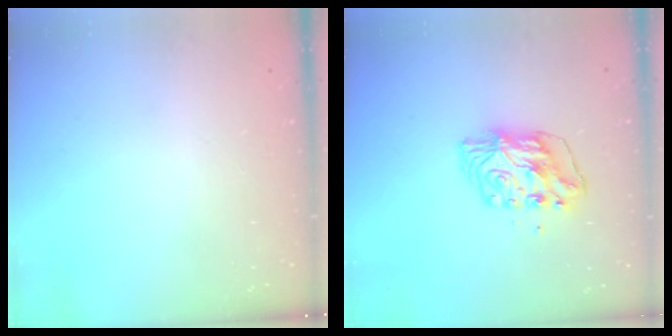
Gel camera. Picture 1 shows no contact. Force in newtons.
{"total": 7.0, "press": 7.0, "slide": 0.6}